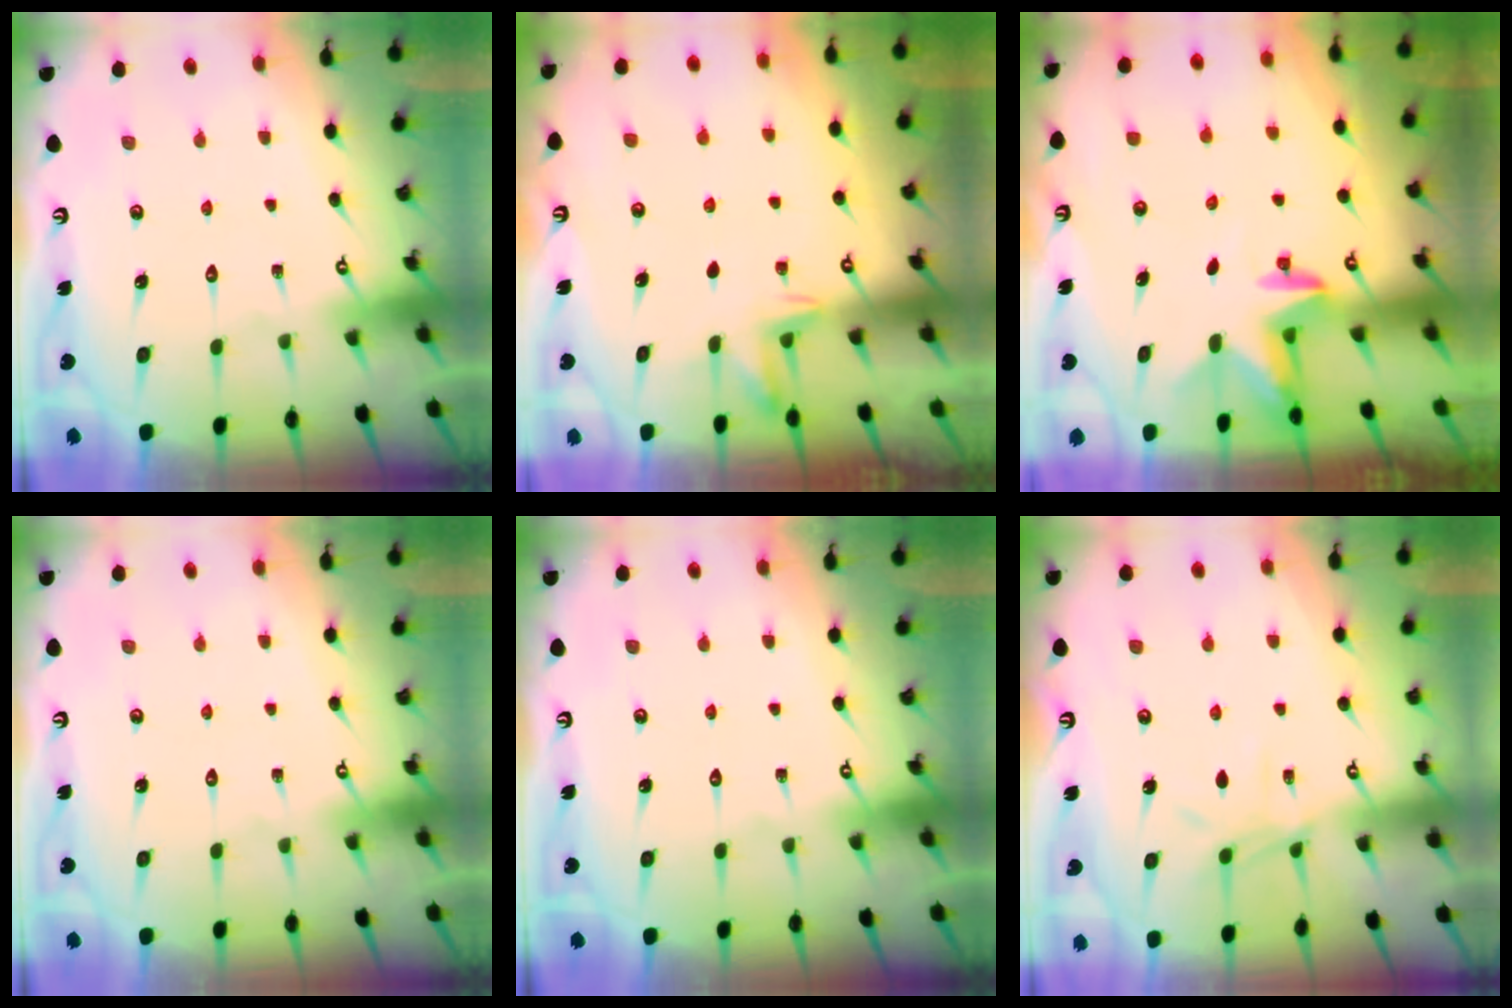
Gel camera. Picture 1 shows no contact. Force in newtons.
{"total": 2.6, "press": 2.5, "slide": 0.7}
{"total": 2.5, "press": 2.4, "slide": 0.5}
{"total": 0.0}
{"total": 0.0}
{"total": 6.9, "press": 6.8, "slide": 0.6}